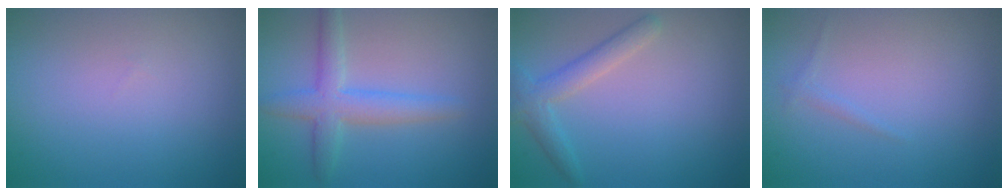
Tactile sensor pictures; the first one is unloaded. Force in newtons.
{"total": 3.7, "press": 3.7, "slide": 0.2}
{"total": 2.7, "press": 2.7, "slide": 0.1}
{"total": 0.6, "press": 0.6, "slide": 0.0}